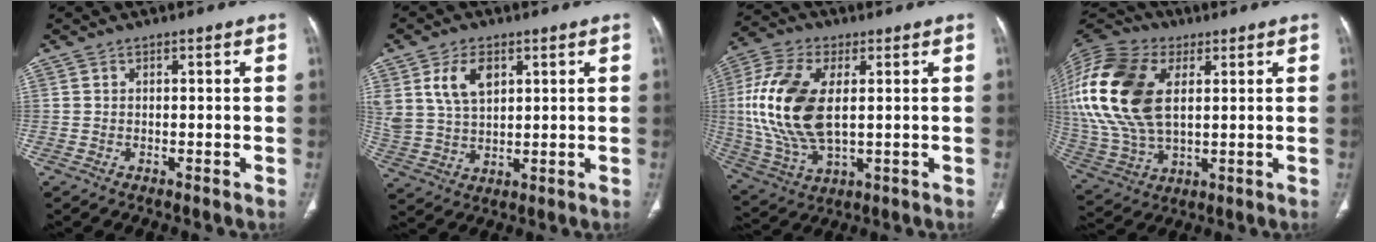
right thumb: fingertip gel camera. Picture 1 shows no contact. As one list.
[{"total": 9.3, "force": [3.9, 5.7, 6.2], "torque": [-0.110, -0.012, 0.082]}, {"total": 18.0, "force": [1.9, 9.6, 15.1], "torque": [-0.325, -0.007, 0.039]}, {"total": 25.8, "force": [5.8, 15.6, 19.7], "torque": [-0.455, 0.000, 0.109]}]